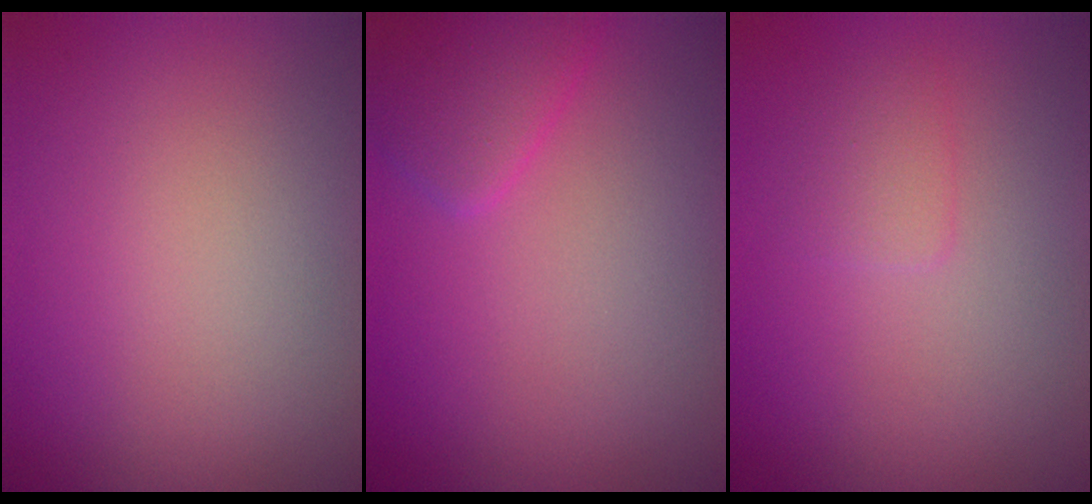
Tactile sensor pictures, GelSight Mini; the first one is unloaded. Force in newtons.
{"total": 2.6, "press": 2.6, "slide": 0.2}
{"total": 1.2, "press": 1.2, "slide": 0.1}